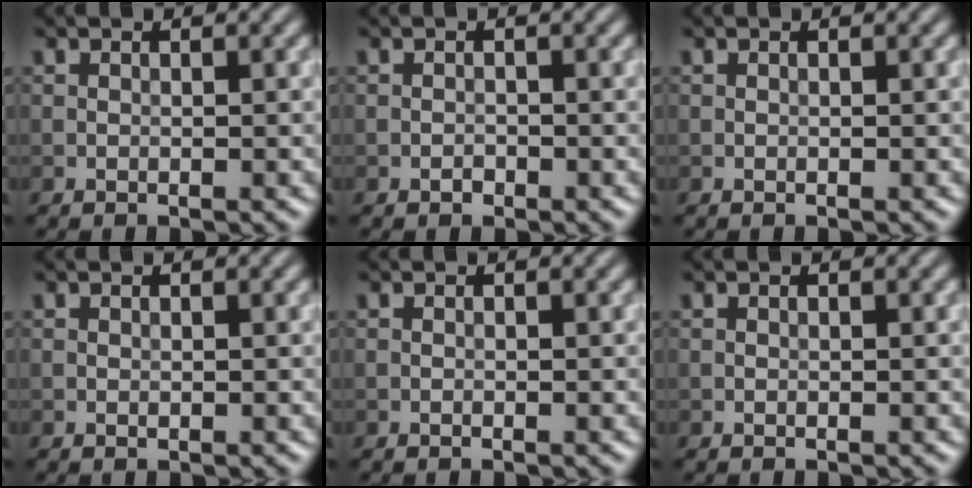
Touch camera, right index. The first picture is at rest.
{"total": 0.6, "force": [-0.4, 0.4, 0.2], "torque": [-0.001, -0.001, -0.008]}
{"total": 0.0}
{"total": 0.0}
{"total": 0.0}
{"total": 0.0}